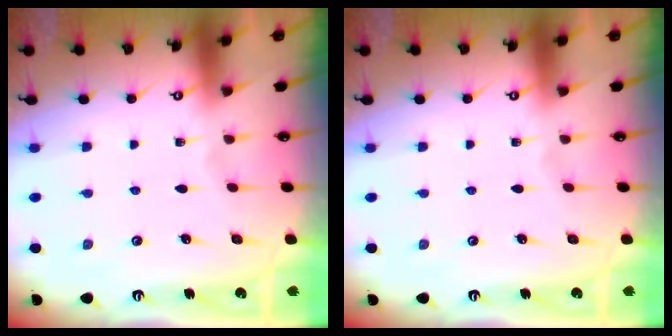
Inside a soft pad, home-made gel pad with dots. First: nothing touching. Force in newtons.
{"total": 0.0}